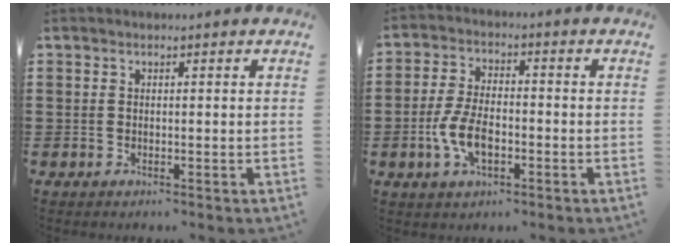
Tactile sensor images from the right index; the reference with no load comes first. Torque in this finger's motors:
{"motor_torque": [2.14, 0.00, 0.88, 0.20]}